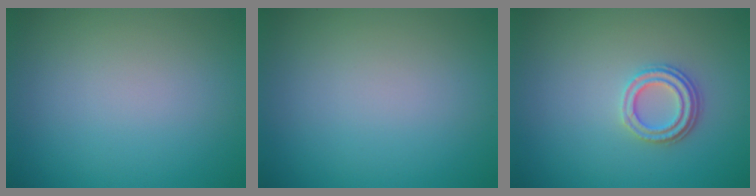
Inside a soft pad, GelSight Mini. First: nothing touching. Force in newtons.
{"total": 0.0}
{"total": 2.4, "press": 2.0, "slide": 1.3}